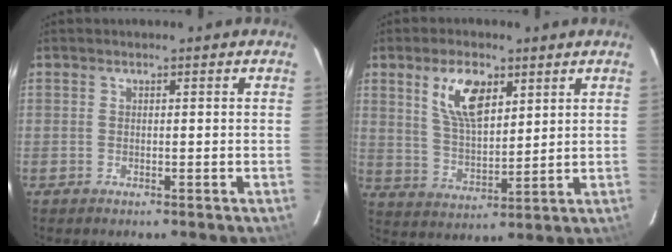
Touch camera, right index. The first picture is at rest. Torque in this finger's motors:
{"motor_torque": [0.53, 0.42, 0.22, 0.11]}